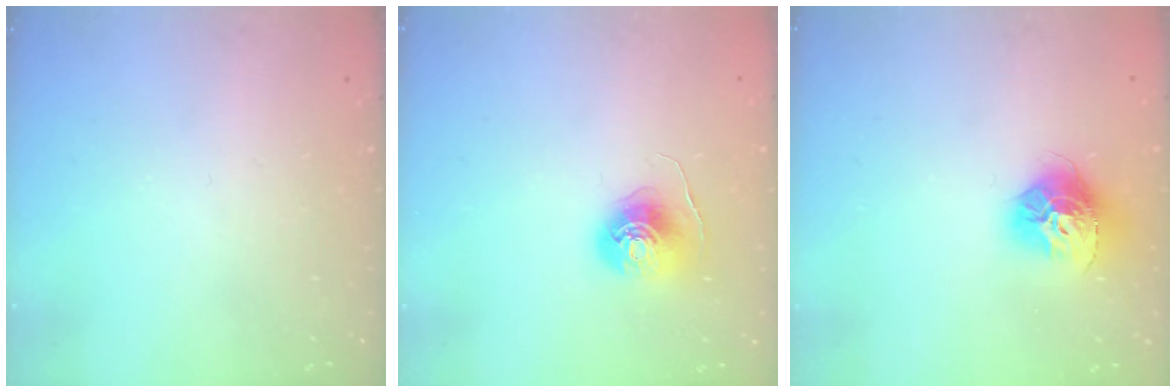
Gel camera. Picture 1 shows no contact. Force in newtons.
{"total": 7.7, "press": 7.7, "slide": 0.4}
{"total": 13.6, "press": 13.5, "slide": 1.4}